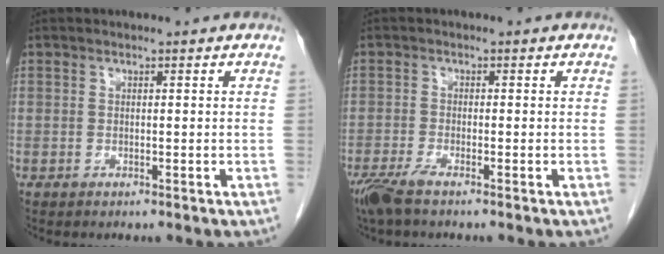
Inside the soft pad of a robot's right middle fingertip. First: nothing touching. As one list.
[{"total": 3.8, "force": [-2.8, 0.4, 2.6], "torque": [-0.055, -0.010, -0.057]}]